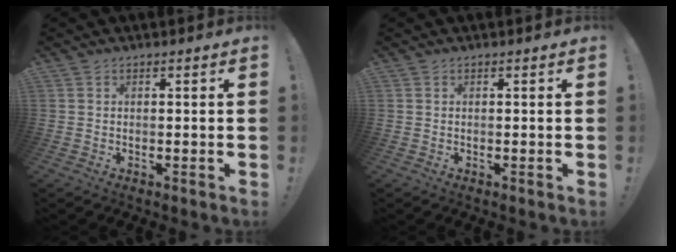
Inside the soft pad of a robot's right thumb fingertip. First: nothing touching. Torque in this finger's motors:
{"motor_torque": [0.00, 0.00, 0.00, 0.00, 0.00]}